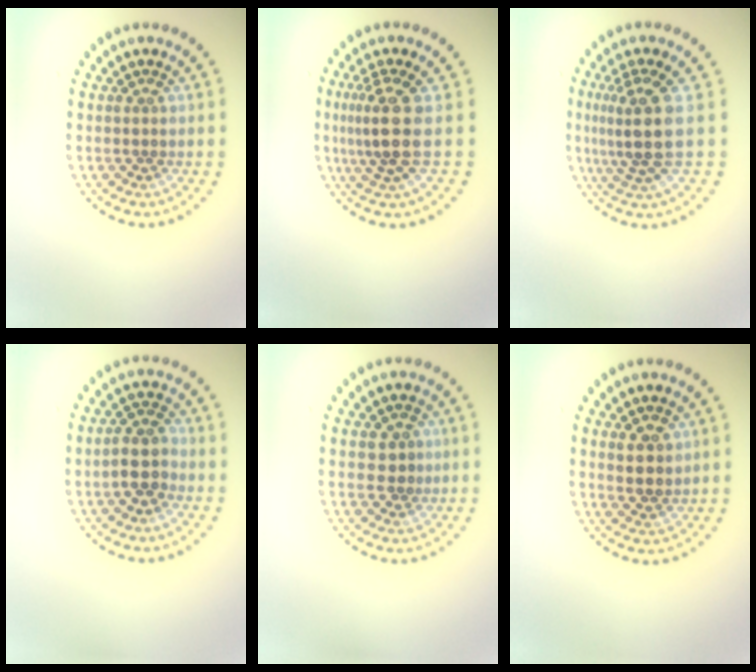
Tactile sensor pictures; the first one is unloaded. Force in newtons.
{"total": 3.5, "press": 2.6, "slide": 2.4}
{"total": 4.0, "press": 3.2, "slide": 2.5}
{"total": 2.9, "press": 2.6, "slide": 1.2}
{"total": 1.9, "press": 1.8, "slide": 0.6}
{"total": 2.4, "press": 2.3, "slide": 0.9}